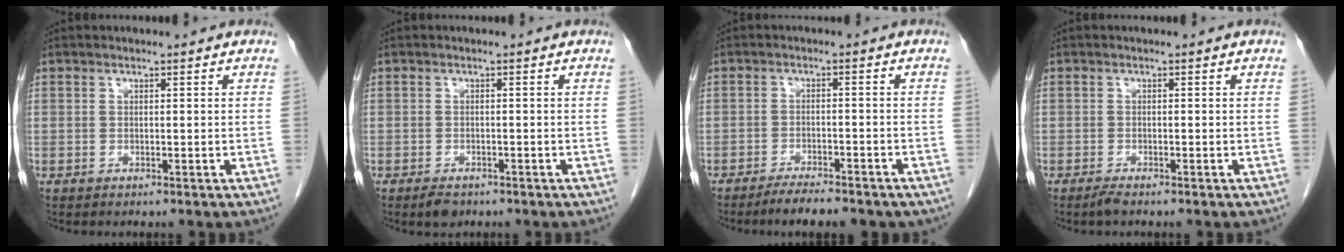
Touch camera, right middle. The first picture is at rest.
{"total": 2.2, "force": [-1.6, 1.1, 1.1], "torque": [-0.022, -0.002, -0.020]}
{"total": 6.9, "force": [-5.7, 1.5, 3.5], "torque": [-0.048, -0.007, -0.082]}
{"total": 1.2, "force": [-1.0, 0.1, 0.7], "torque": [-0.021, -0.005, -0.020]}